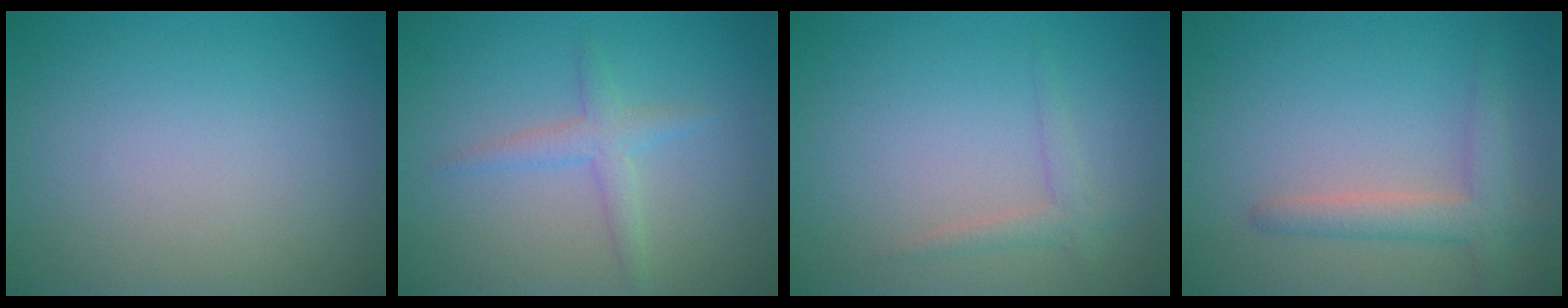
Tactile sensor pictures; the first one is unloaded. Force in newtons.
{"total": 1.9, "press": 1.9, "slide": 0.1}
{"total": 1.4, "press": 1.4, "slide": 0.1}
{"total": 2.9, "press": 2.9, "slide": 0.2}